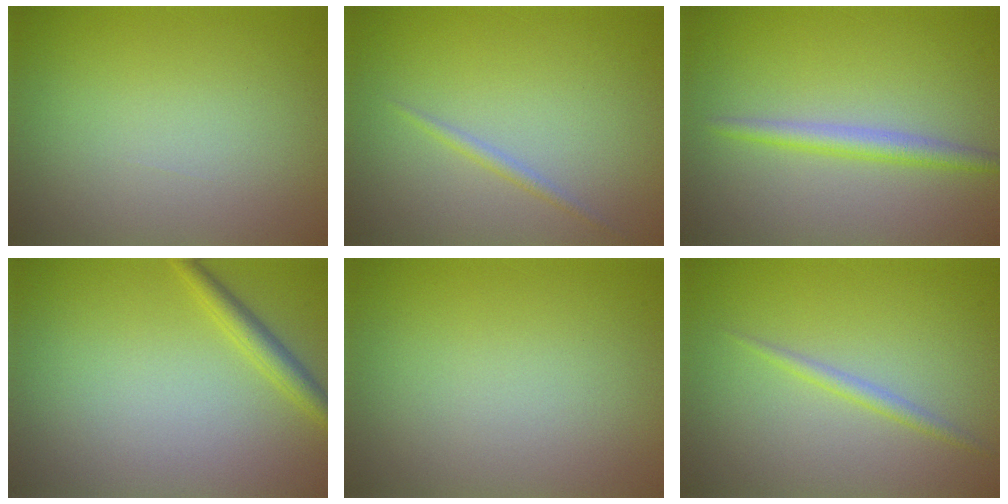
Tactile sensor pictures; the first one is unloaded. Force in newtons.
{"total": 0.9, "press": 0.9, "slide": 0.0}
{"total": 2.2, "press": 2.2, "slide": 0.0}
{"total": 2.0, "press": 2.0, "slide": 0.1}
{"total": 0.0}
{"total": 1.2, "press": 1.2, "slide": 0.0}